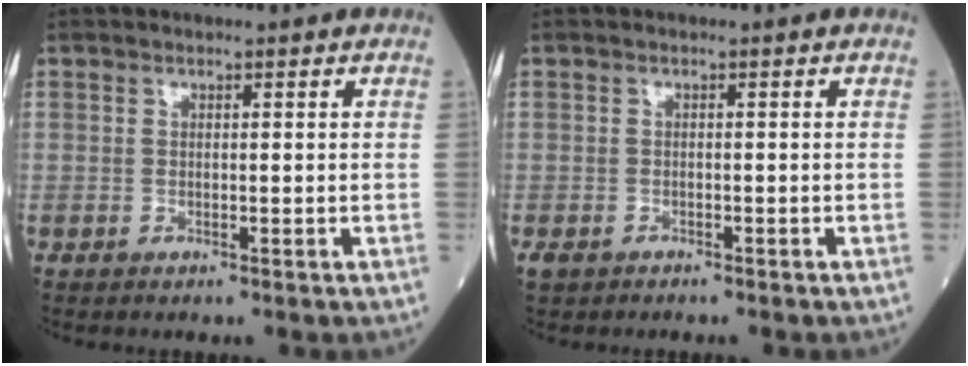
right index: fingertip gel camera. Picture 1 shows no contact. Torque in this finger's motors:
{"motor_torque": [0.20, -0.04, 0.11, 0.02]}